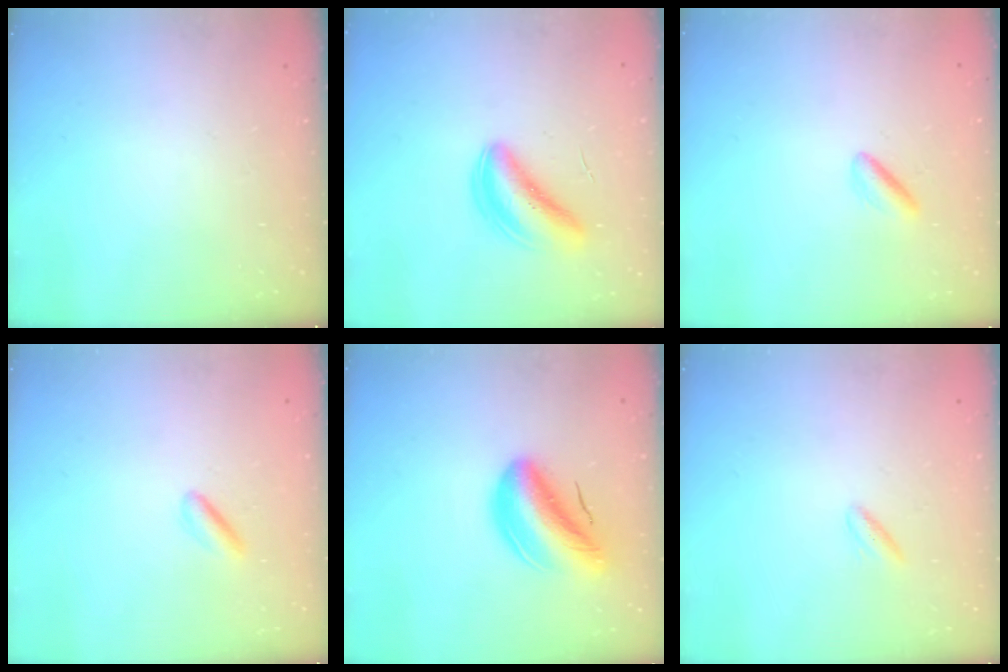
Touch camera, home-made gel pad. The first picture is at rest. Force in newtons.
{"total": 5.7, "press": 5.6, "slide": 1.1}
{"total": 2.4, "press": 2.2, "slide": 0.8}
{"total": 2.4, "press": 2.2, "slide": 0.8}
{"total": 9.5, "press": 9.1, "slide": 2.7}
{"total": 2.4, "press": 2.2, "slide": 1.0}